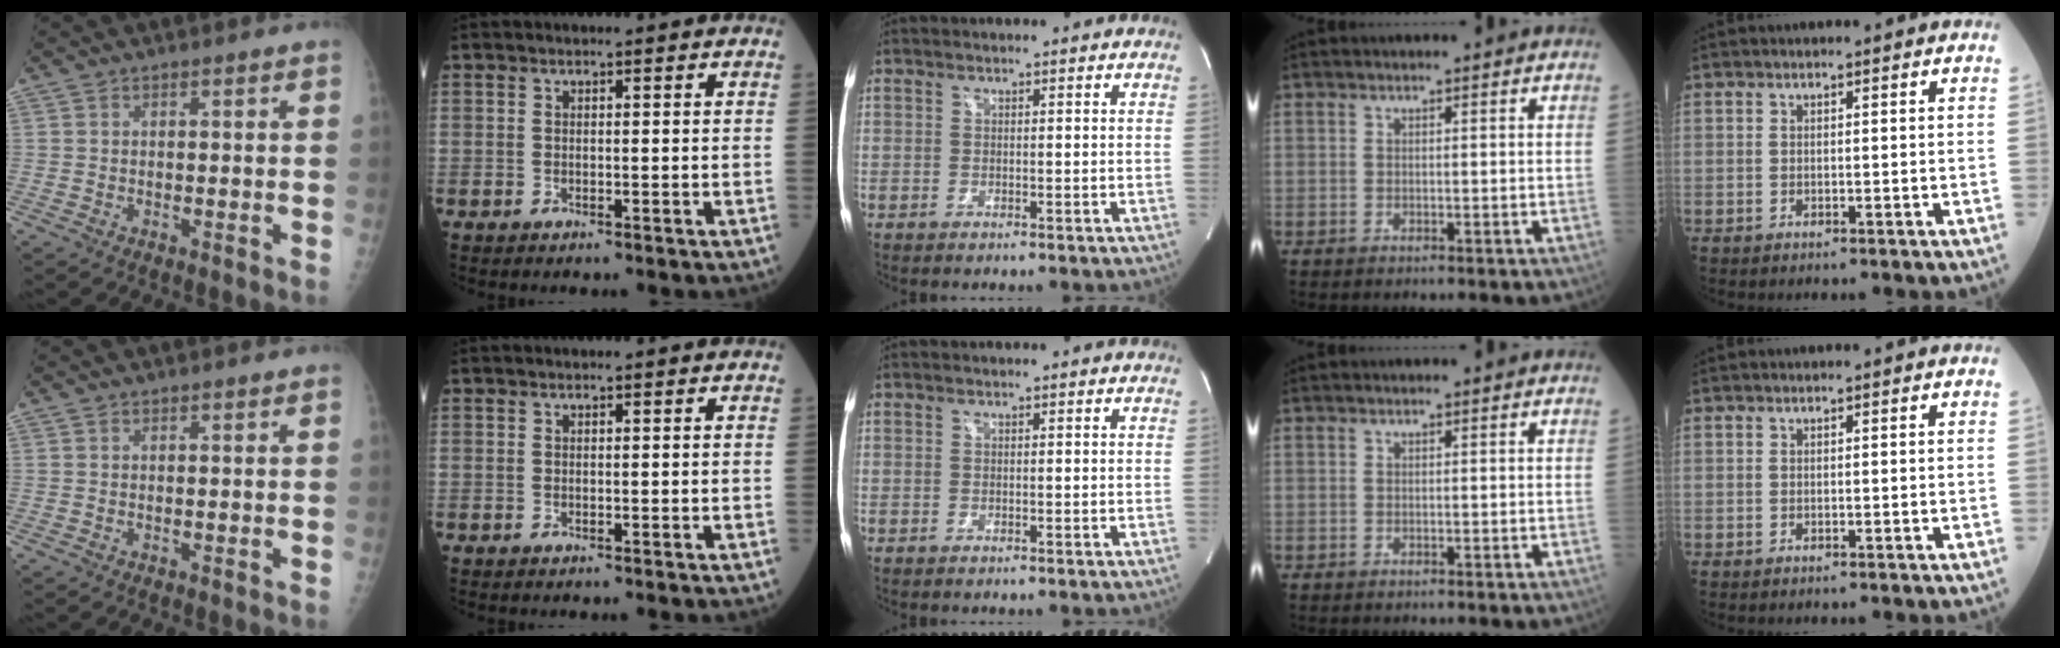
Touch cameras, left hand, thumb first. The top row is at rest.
{}